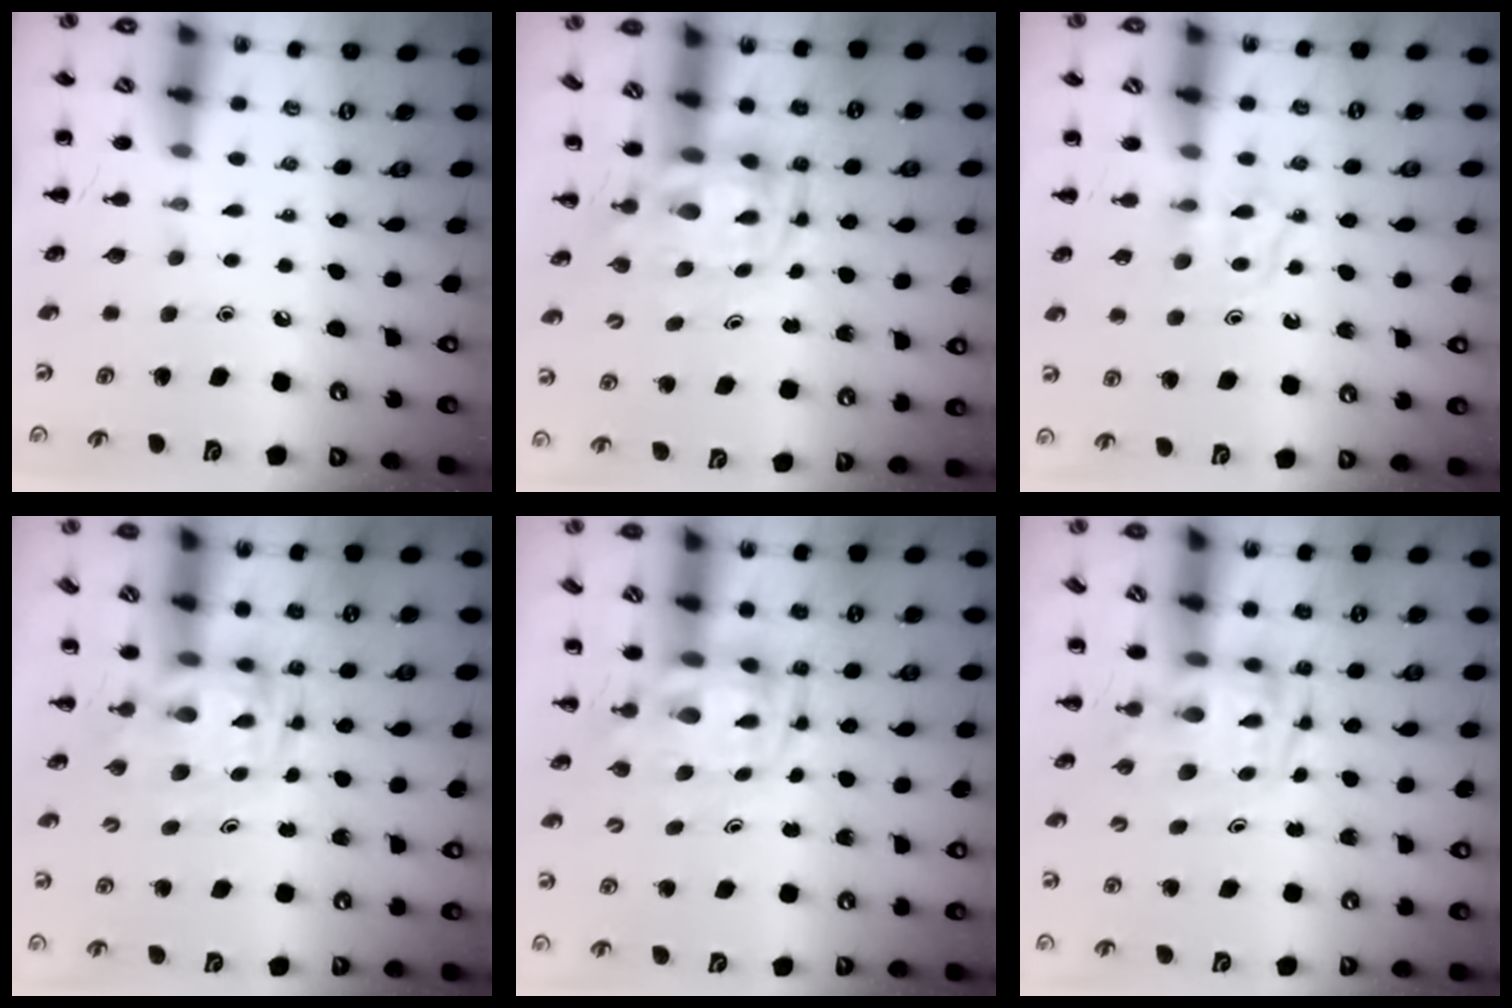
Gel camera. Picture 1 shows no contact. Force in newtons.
{"total": 5.7, "press": 5.7, "slide": 1.1}
{"total": 5.2, "press": 5.0, "slide": 1.4}
{"total": 3.0, "press": 3.0, "slide": 0.6}
{"total": 5.7, "press": 5.7, "slide": 1.1}
{"total": 3.3, "press": 3.2, "slide": 0.6}